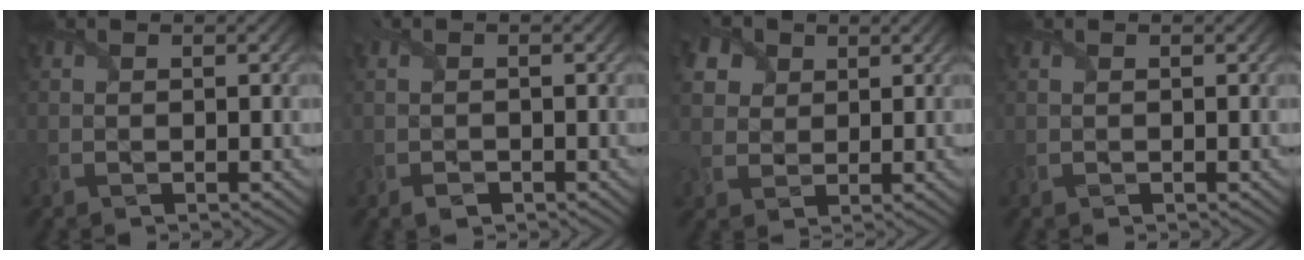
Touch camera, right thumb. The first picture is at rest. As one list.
[{"total": 1.1, "force": [-0.9, 0.5, 0.4], "torque": [-0.013, -0.003, -0.019]}, {"total": 5.9, "force": [2.9, 4.4, 2.6], "torque": [-0.096, 0.019, 0.046]}, {"total": 0.0}]